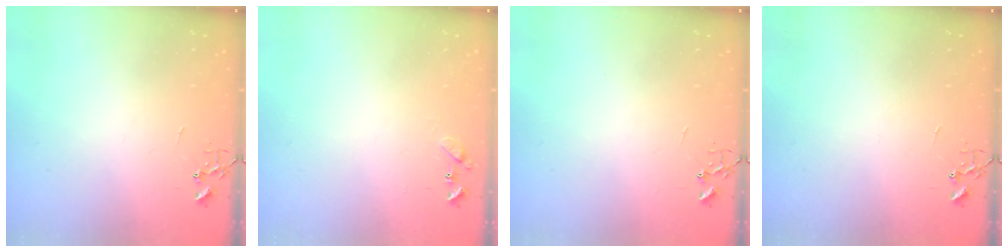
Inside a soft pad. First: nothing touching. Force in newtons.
{"total": 6.7, "press": 6.6, "slide": 0.8}
{"total": 0.0}
{"total": 0.0}